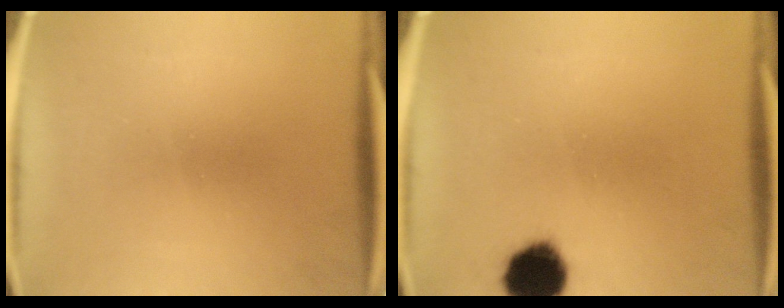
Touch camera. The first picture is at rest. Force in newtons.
{"total": 10.4}